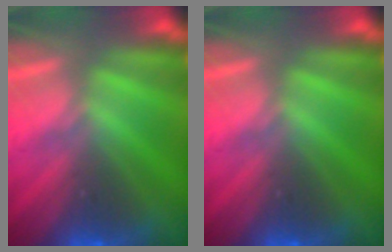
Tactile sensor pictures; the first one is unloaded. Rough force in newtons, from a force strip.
{"total": 0.0}